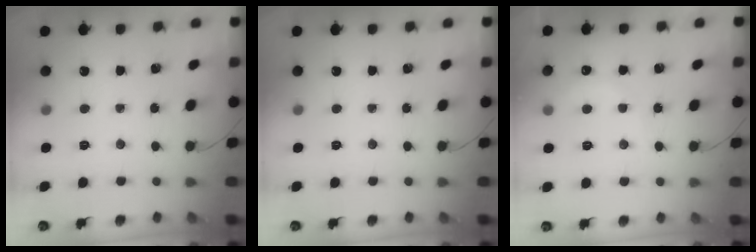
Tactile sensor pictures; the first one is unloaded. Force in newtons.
{"total": 0.0}
{"total": 6.8, "press": 6.7, "slide": 1.2}